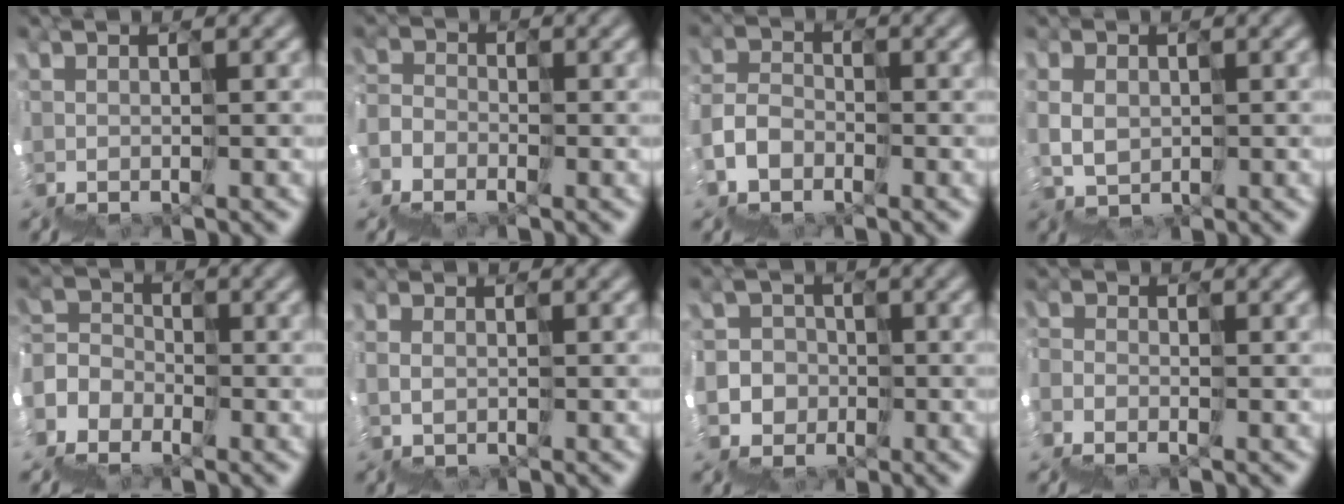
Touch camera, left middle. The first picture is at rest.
{"total": 5.5, "force": [-4.9, 1.6, -2.0], "torque": [0.045, -0.001, -0.077]}
{"total": 3.4, "force": [-2.6, 0.7, -2.0], "torque": [0.040, 0.009, -0.057]}
{"total": 1.7, "force": [0.2, 1.7, 0.1], "torque": [0.016, 0.013, 0.013]}
{"total": 6.2, "force": [-5.2, 3.0, -1.8], "torque": [0.041, -0.003, -0.093]}
{"total": 0.8, "force": [-0.5, 0.6, -0.4], "torque": [0.021, 0.002, -0.005]}
{"total": 4.9, "force": [-2.1, 4.3, -1.1], "torque": [0.031, 0.006, -0.050]}
{"total": 3.5, "force": [-3.2, 1.4, 0.0], "torque": [0.010, -0.007, -0.054]}